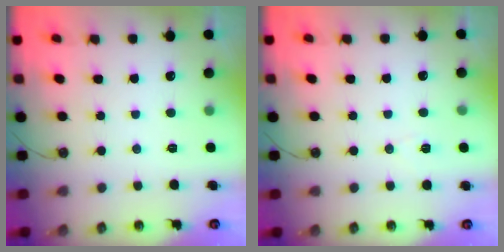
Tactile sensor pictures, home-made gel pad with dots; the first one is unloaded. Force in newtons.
{"total": 5.3, "press": 5.1, "slide": 1.4}